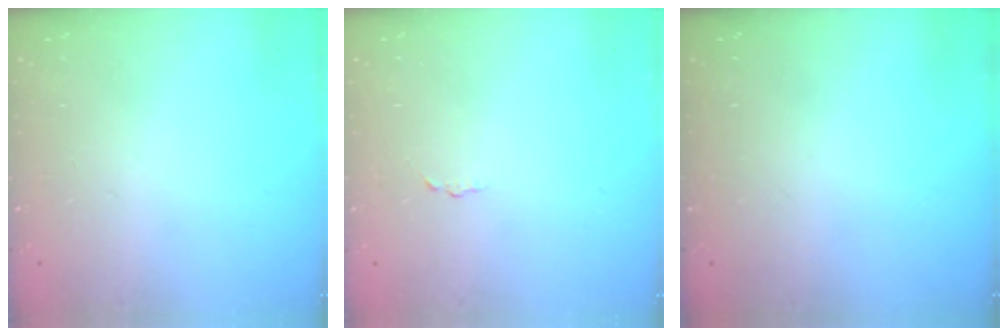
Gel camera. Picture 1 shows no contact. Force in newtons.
{"total": 1.6, "press": 1.6, "slide": 0.1}
{"total": 0.0}